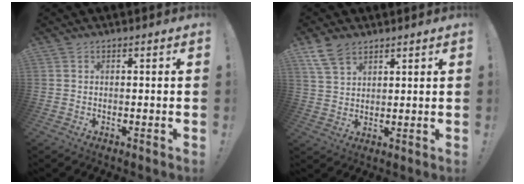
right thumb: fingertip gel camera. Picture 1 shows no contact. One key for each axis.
{"total": 7.8, "fx": 5.3, "fy": 4.3, "fz": 3.7, "tx": -0.078, "ty": -0.016, "tz": 0.107}